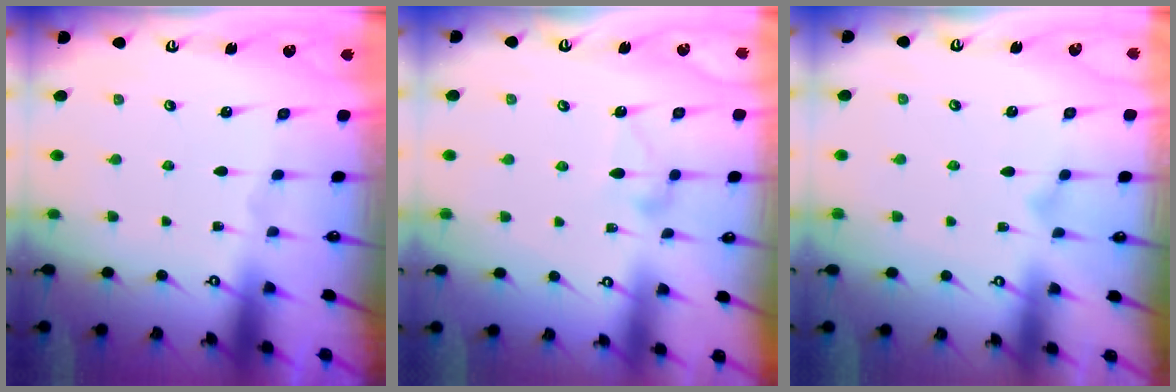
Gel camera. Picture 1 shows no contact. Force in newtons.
{"total": 8.2, "press": 8.2, "slide": 0.3}
{"total": 3.4, "press": 3.4, "slide": 0.2}